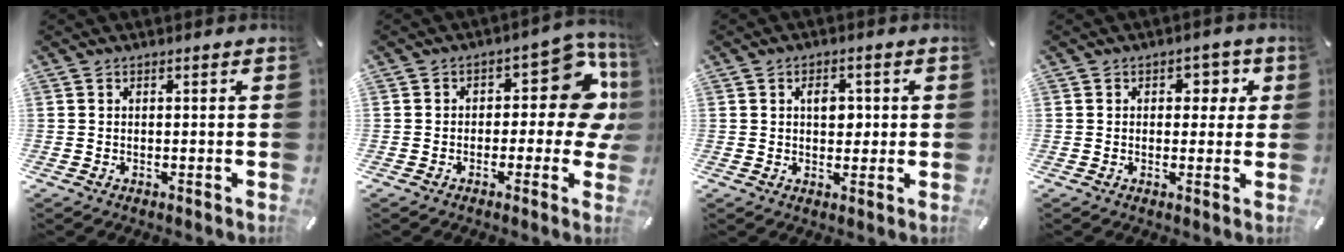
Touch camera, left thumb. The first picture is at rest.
{"total": 12.5, "force": [2.2, 7.2, 10.0], "torque": [-0.108, -0.020, 0.031]}
{"total": 4.3, "force": [0.6, 2.9, 3.1], "torque": [-0.038, 0.000, 0.003]}
{"total": 4.3, "force": [0.9, 3.4, 2.6], "torque": [-0.009, -0.007, 0.001]}